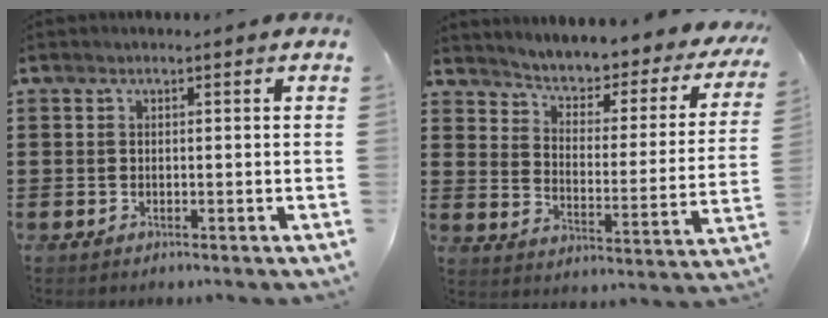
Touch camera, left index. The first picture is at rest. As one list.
[{"total": 2.6, "force": [2.3, 0.6, 1.0], "torque": [-0.038, -0.030, 0.026]}]